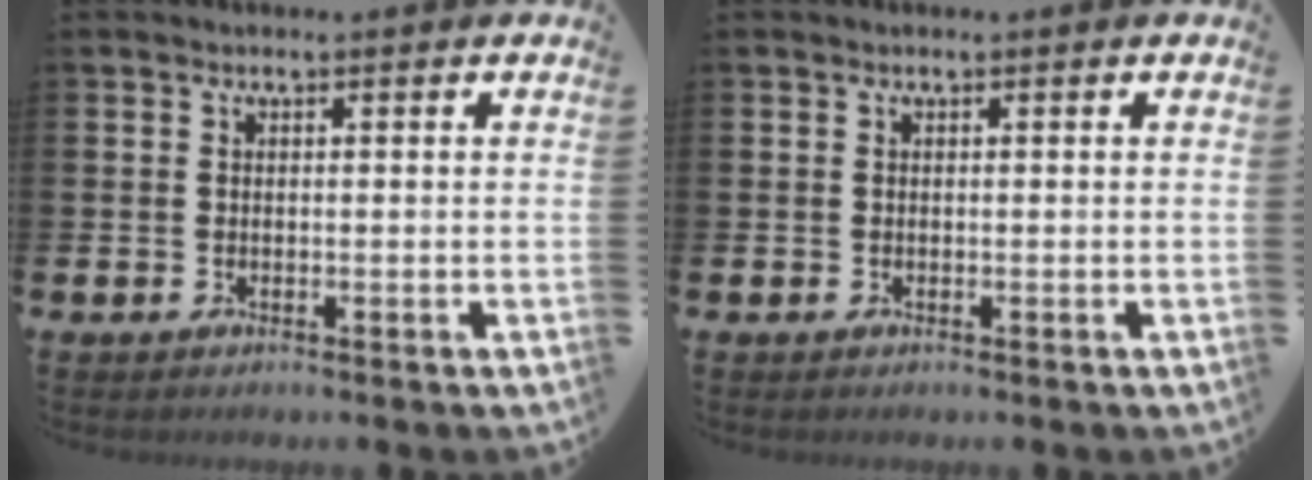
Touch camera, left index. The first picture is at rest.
{"total": 0.0}